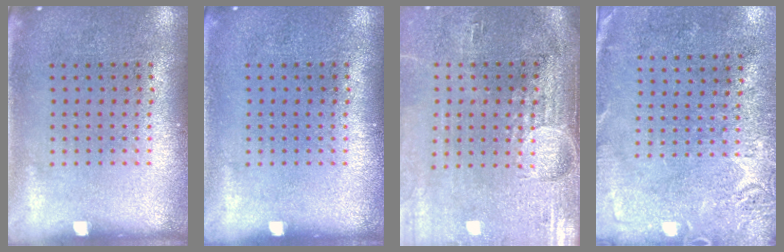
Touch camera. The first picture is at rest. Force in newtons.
{"total": 0.0}
{"total": 4.5, "press": 3.8, "slide": 2.5}
{"total": 2.8, "press": 2.3, "slide": 1.5}